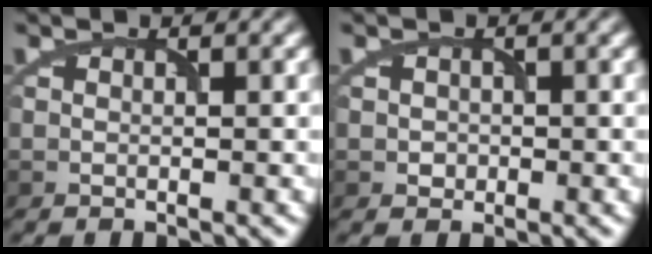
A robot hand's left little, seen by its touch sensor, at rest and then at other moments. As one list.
[{"total": 0.9, "force": [-0.1, 0.9, 0.2], "torque": [0.000, -0.003, -0.001]}]